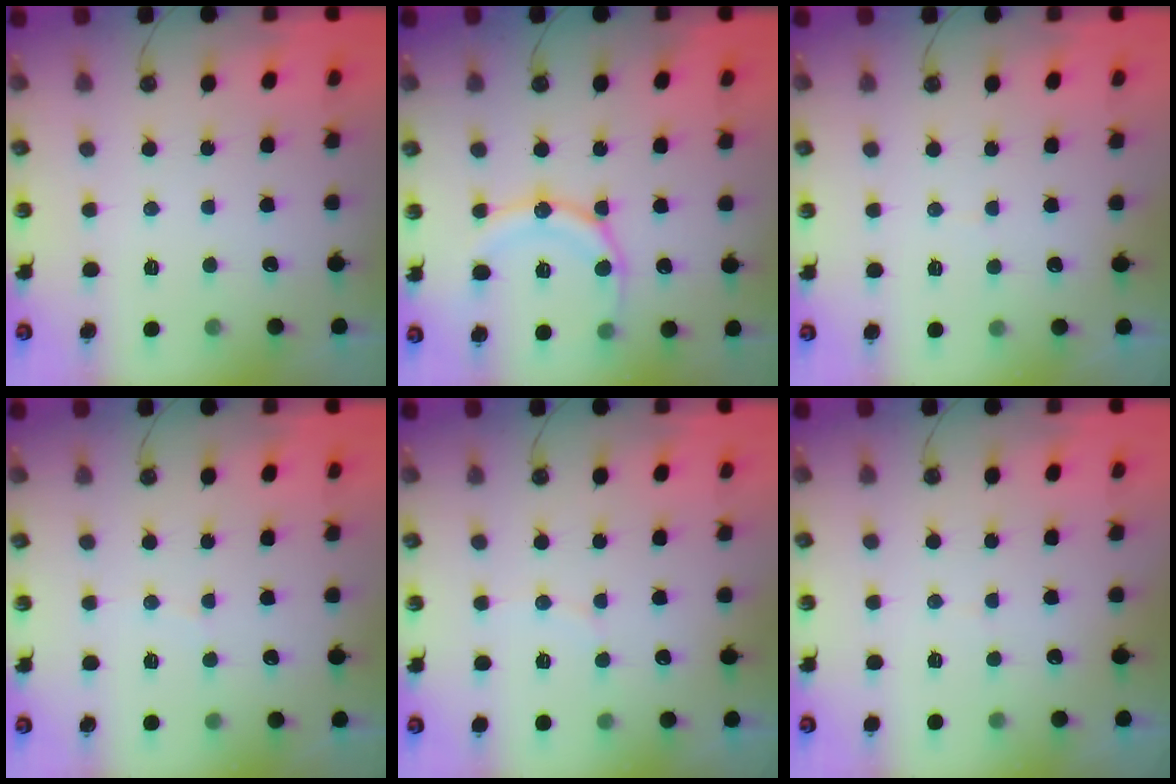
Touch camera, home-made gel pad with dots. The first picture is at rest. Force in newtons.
{"total": 14.4, "press": 14.3, "slide": 1.5}
{"total": 2.8, "press": 2.8, "slide": 0.3}
{"total": 3.7, "press": 3.6, "slide": 0.2}
{"total": 4.0, "press": 3.9, "slide": 0.9}
{"total": 1.8, "press": 1.8, "slide": 0.1}